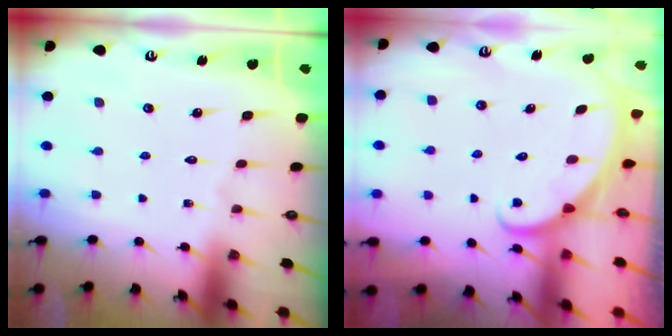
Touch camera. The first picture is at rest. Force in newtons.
{"total": 1.6, "press": 1.6, "slide": 0.1}